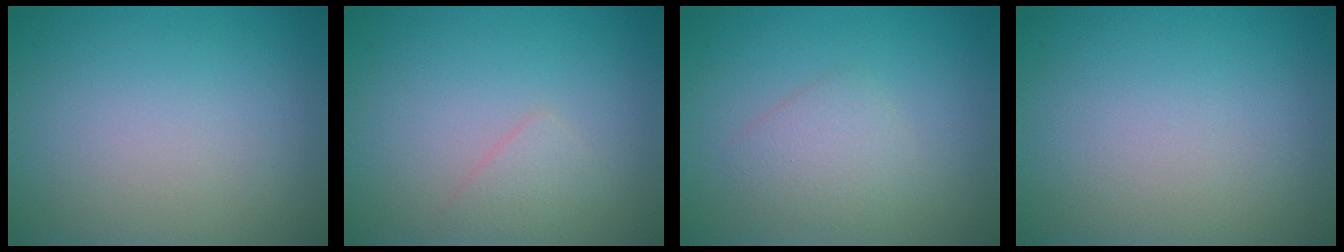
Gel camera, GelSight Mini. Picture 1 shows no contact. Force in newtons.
{"total": 1.3, "press": 1.3, "slide": 0.1}
{"total": 2.1, "press": 2.1, "slide": 0.0}
{"total": 0.0}